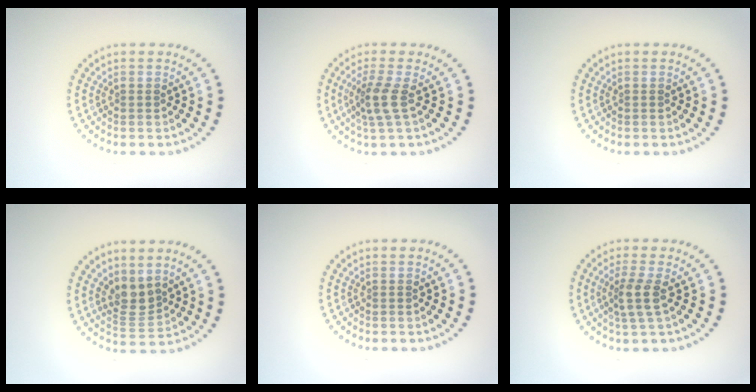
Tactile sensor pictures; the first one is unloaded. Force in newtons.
{"total": 2.6, "press": 2.0, "slide": 1.6}
{"total": 0.0}
{"total": 2.7, "press": 2.2, "slide": 1.6}
{"total": 0.0}
{"total": 2.4, "press": 1.9, "slide": 1.5}